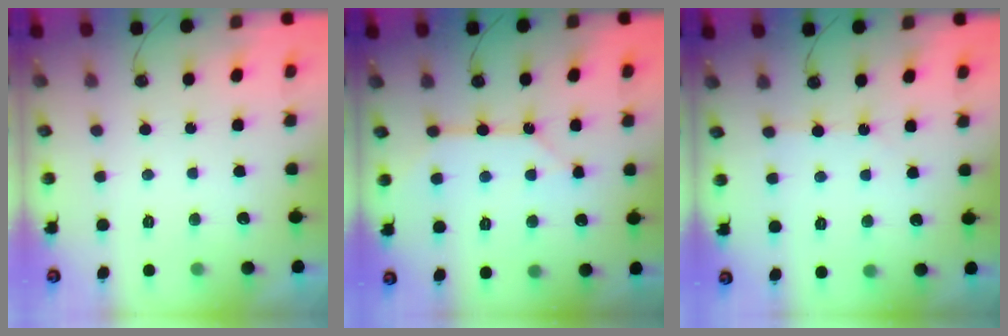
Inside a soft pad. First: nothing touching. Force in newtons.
{"total": 10.3, "press": 10.2, "slide": 1.2}
{"total": 1.4, "press": 1.3, "slide": 0.3}